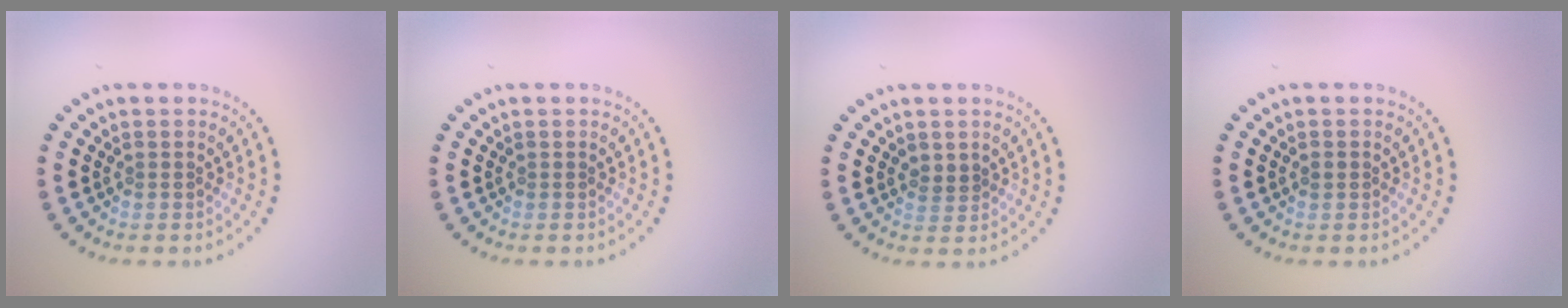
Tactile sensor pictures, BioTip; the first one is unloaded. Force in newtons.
{"total": 0.0}
{"total": 1.1, "press": 1.1, "slide": 0.4}
{"total": 0.8, "press": 0.8, "slide": 0.1}